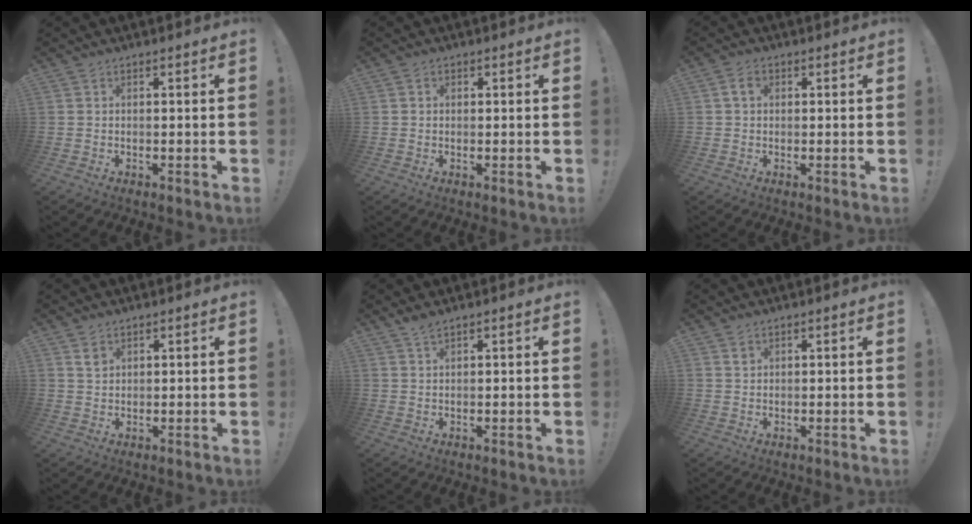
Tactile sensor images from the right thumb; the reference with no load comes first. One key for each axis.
{"total": 1.5, "fx": 0.4, "fy": 1.3, "fz": 0.4, "tx": 0.006, "ty": -0.003, "tz": 0.005}
{"total": 2.8, "fx": 0.8, "fy": 1.8, "fz": 2.0, "tx": -0.035, "ty": 0.006, "tz": 0.015}
{"total": 2.7, "fx": 1.7, "fy": 1.9, "fz": 1.1, "tx": -0.008, "ty": -0.008, "tz": 0.030}
{"total": 1.8, "fx": 1.5, "fy": 0.3, "fz": 1.1, "tx": -0.028, "ty": -0.001, "tz": 0.028}
{"total": 1.3, "fx": 0.9, "fy": 0.9, "fz": 0.3, "tx": 0.002, "ty": -0.003, "tz": 0.016}